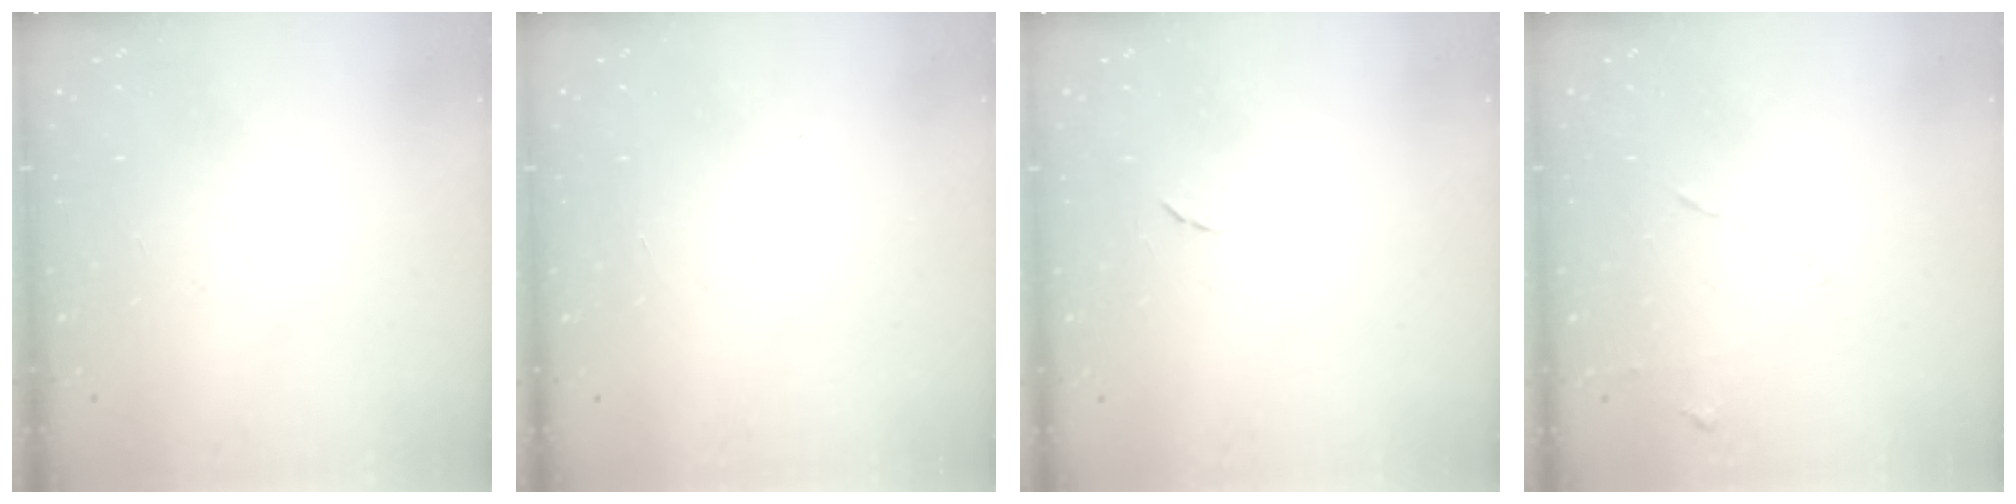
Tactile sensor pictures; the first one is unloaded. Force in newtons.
{"total": 1.5, "press": 1.5, "slide": 0.1}
{"total": 4.8, "press": 4.8, "slide": 0.5}
{"total": 5.3, "press": 5.2, "slide": 0.7}